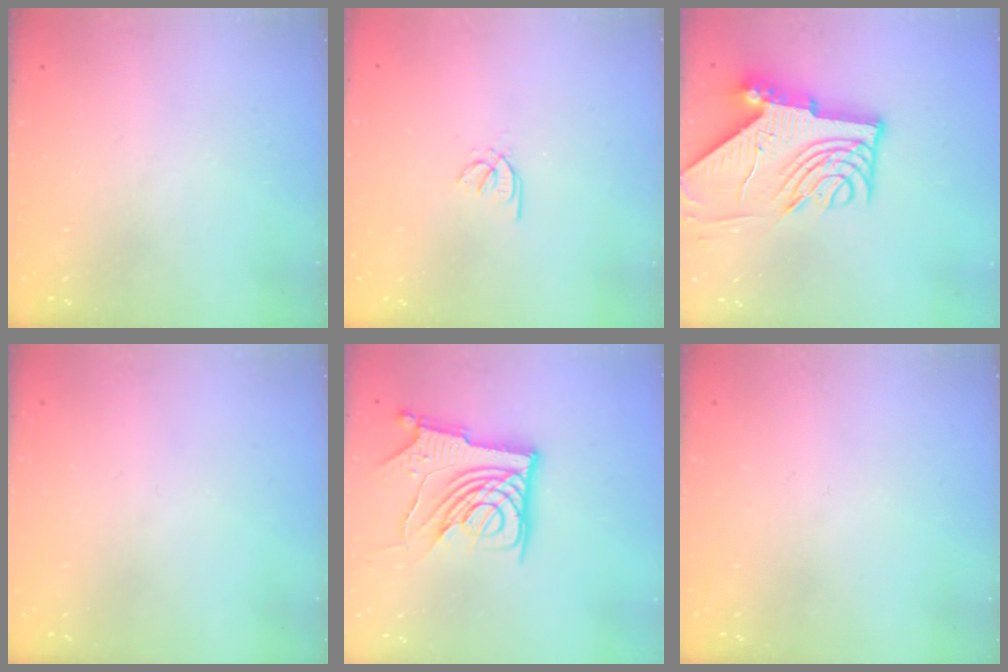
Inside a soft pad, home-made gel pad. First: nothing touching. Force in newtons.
{"total": 1.7, "press": 1.7, "slide": 0.3}
{"total": 13.4, "press": 13.4, "slide": 1.3}
{"total": 0.0}
{"total": 14.8, "press": 14.7, "slide": 1.7}
{"total": 0.0}